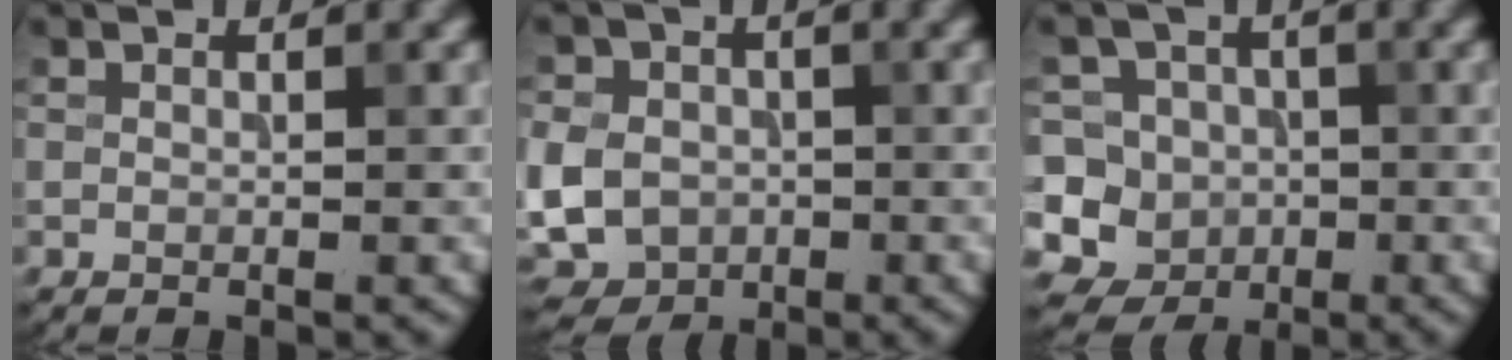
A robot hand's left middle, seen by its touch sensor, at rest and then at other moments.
{"total": 7.9, "force": [-1.5, 6.8, 3.9], "torque": [-0.092, -0.017, -0.052]}
{"total": 10.6, "force": [-0.7, 10.0, 3.7], "torque": [-0.088, 0.038, -0.050]}